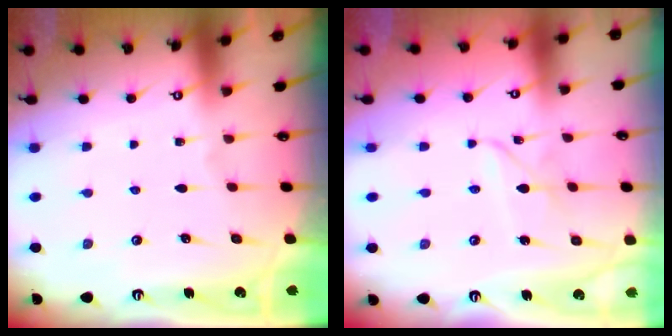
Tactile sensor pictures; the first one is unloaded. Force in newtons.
{"total": 2.5, "press": 2.5, "slide": 0.2}